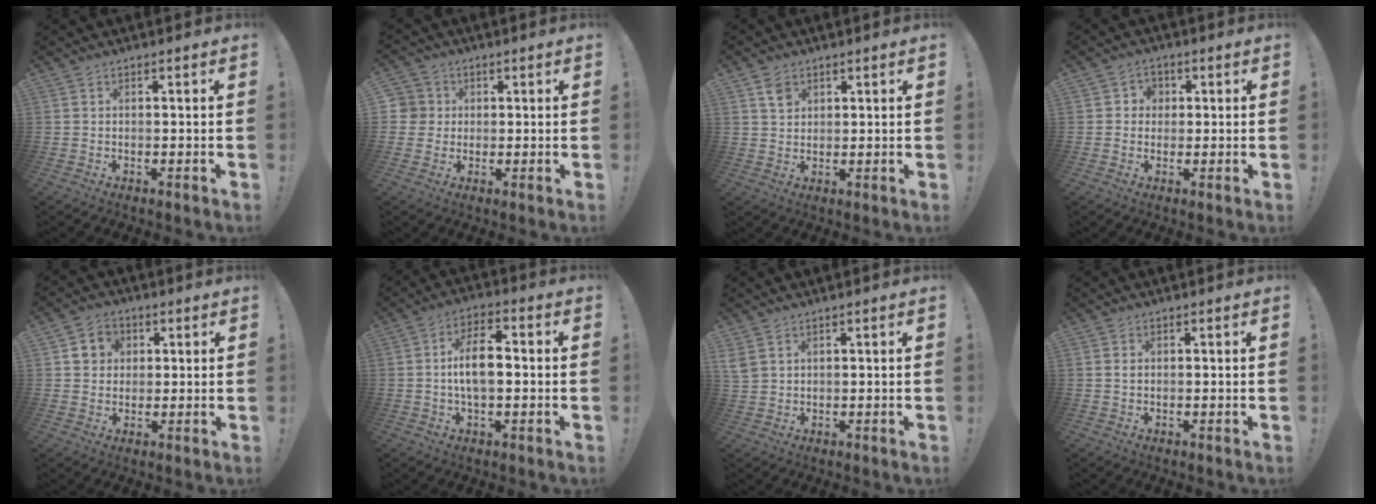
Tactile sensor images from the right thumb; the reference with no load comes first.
{"total": 4.9, "force": [0.7, 4.8, 0.9], "torque": [-0.025, 0.000, 0.013]}
{"total": 4.1, "force": [2.4, 3.1, 1.3], "torque": [-0.015, -0.006, 0.044]}
{"total": 3.8, "force": [0.0, 3.7, 0.9], "torque": [-0.011, 0.006, -0.002]}
{"total": 6.7, "force": [1.8, 6.0, 2.1], "torque": [-0.034, 0.002, 0.038]}
{"total": 10.0, "force": [-0.3, 5.0, 8.7], "torque": [-0.147, 0.004, -0.011]}
{"total": 3.7, "force": [2.1, 2.4, 1.9], "torque": [-0.042, -0.009, 0.041]}
{"total": 0.7, "force": [0.1, 0.6, 0.3], "torque": [-0.007, 0.002, 0.001]}